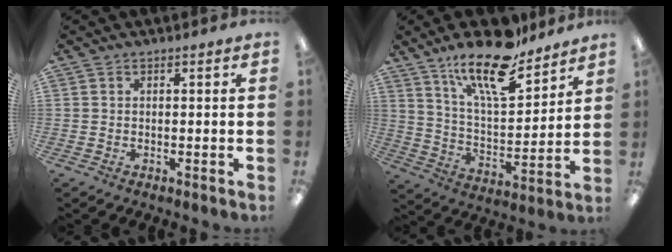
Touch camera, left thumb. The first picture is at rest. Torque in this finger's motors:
{"motor_torque": [0.65, 0.54, 1.33, -1.48, 0.24]}